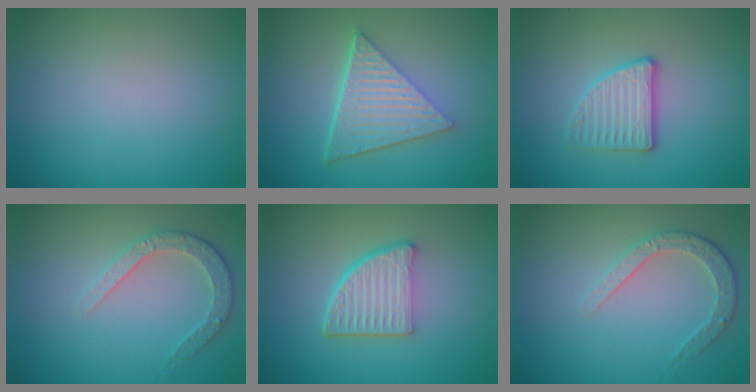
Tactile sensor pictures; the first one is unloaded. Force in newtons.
{"total": 6.6, "press": 4.5, "slide": 4.8}
{"total": 2.9, "press": 2.8, "slide": 0.7}
{"total": 2.6, "press": 2.5, "slide": 0.8}
{"total": 5.2, "press": 3.7, "slide": 3.7}
{"total": 2.6, "press": 2.5, "slide": 0.8}